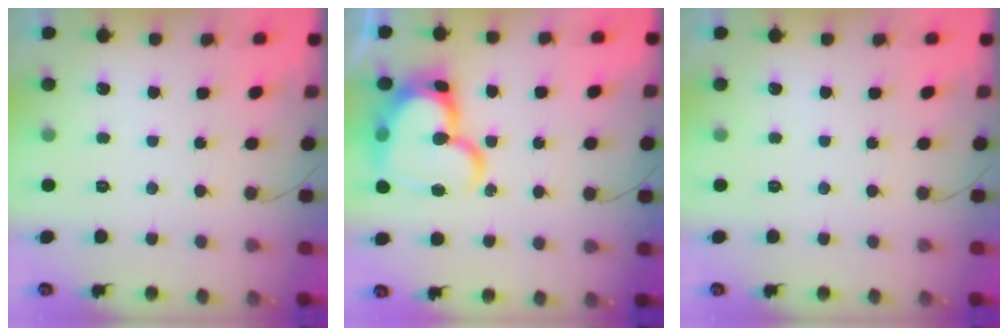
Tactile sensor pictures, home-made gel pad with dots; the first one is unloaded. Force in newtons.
{"total": 20.8, "press": 20.7, "slide": 1.9}
{"total": 0.0}